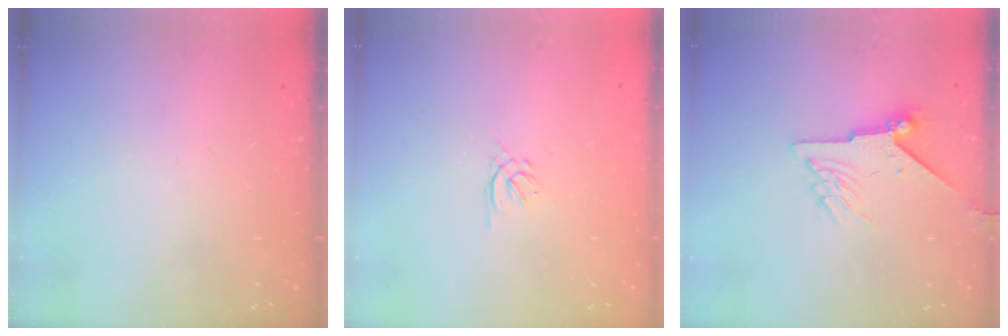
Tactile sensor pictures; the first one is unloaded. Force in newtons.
{"total": 1.3, "press": 1.2, "slide": 0.5}
{"total": 9.1, "press": 9.1, "slide": 1.0}